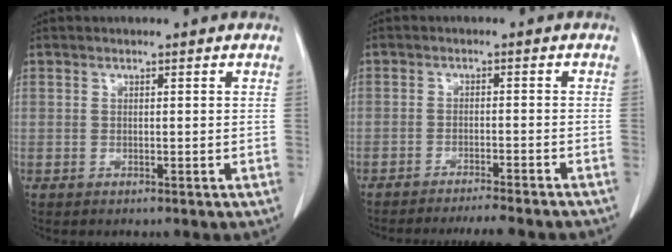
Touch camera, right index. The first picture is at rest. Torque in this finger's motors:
{"motor_torque": [0.69, -0.68, 0.28, 0.08]}